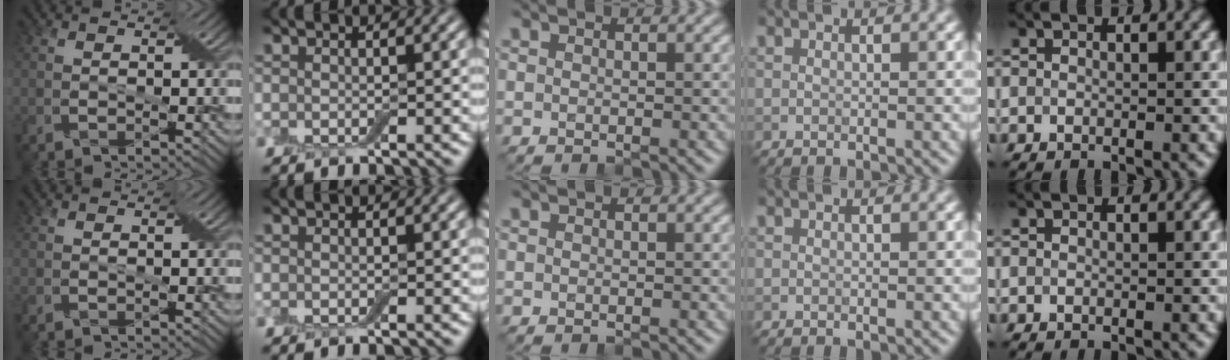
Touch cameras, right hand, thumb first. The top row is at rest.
{}